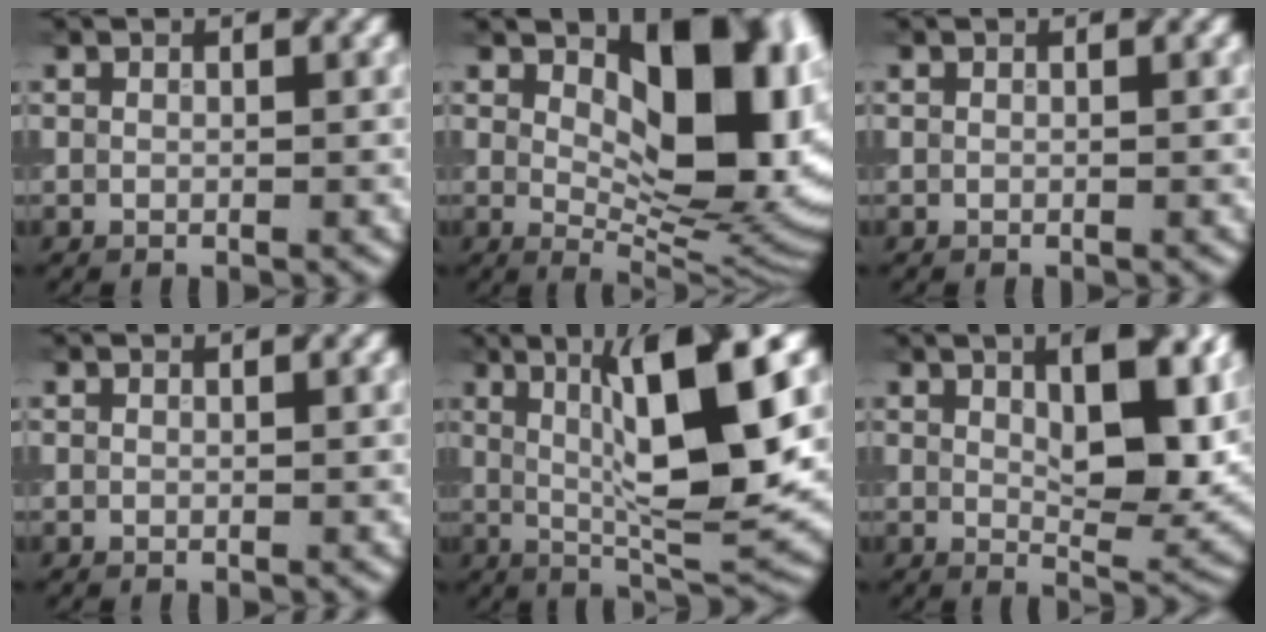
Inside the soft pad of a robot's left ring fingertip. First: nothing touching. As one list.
[{"total": 11.3, "force": [2.8, 5.7, 9.4], "torque": [-0.116, -0.004, 0.047]}, {"total": 0.0}, {"total": 0.0}, {"total": 10.9, "force": [2.3, 2.2, 10.4], "torque": [-0.153, -0.001, 0.046]}, {"total": 7.9, "force": [2.2, 2.9, 7.0], "torque": [-0.101, 0.000, 0.035]}]